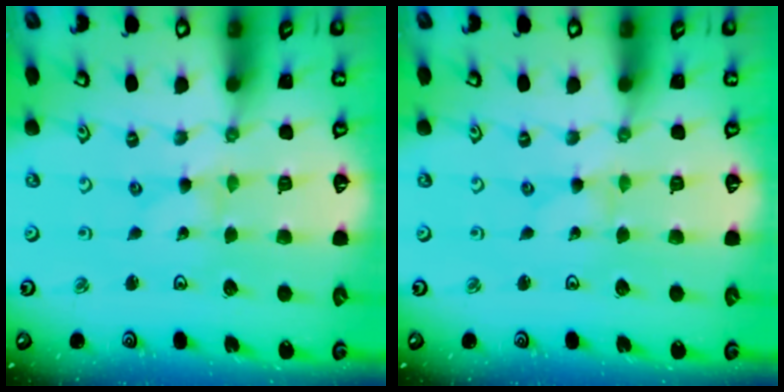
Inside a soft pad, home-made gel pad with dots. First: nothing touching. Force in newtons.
{"total": 0.0}